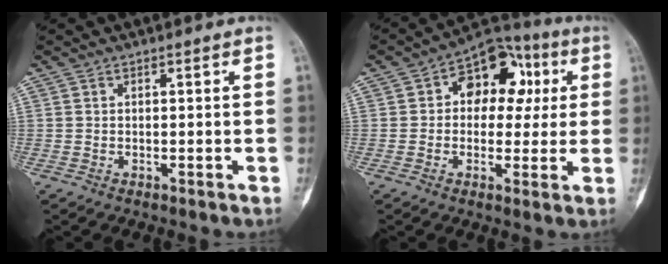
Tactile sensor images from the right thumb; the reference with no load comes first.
{"total": 14.0, "force": [2.8, 9.8, 9.7], "torque": [-0.076, 0.030, 0.029]}